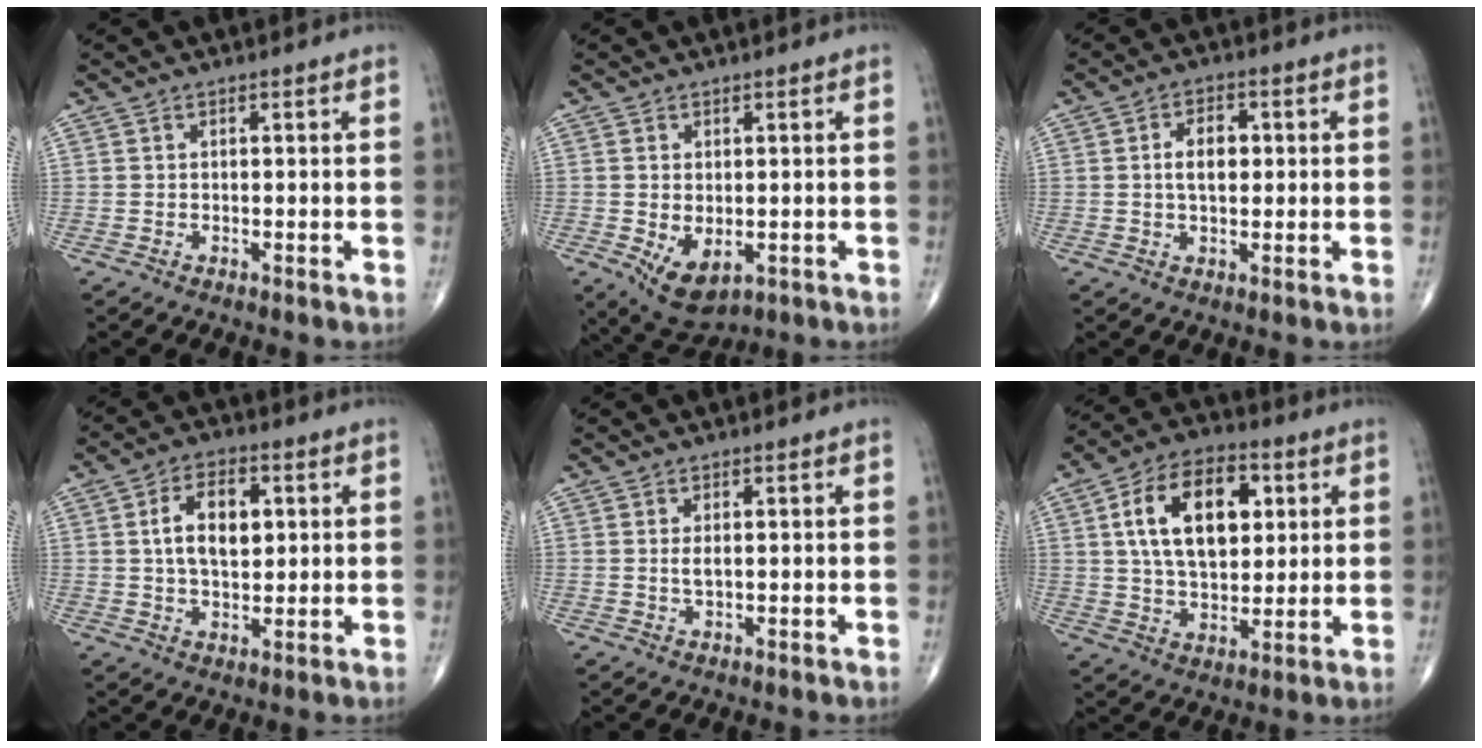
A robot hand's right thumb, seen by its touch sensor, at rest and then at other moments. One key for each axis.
{"total": 7.1, "fx": -1.6, "fy": 4.1, "fz": 5.5, "tx": -0.084, "ty": -0.010, "tz": -0.009}
{"total": 5.5, "fx": 0.6, "fy": 3.3, "fz": 4.4, "tx": -0.066, "ty": 0.006, "tz": 0.006}
{"total": 9.5, "fx": 1.9, "fy": 5.5, "fz": 7.5, "tx": -0.110, "ty": 0.002, "tz": 0.031}
{"total": 2.0, "fx": 0.3, "fy": 0.9, "fz": 1.7, "tx": -0.030, "ty": -0.002, "tz": 0.007}
{"total": 17.3, "fx": 4.5, "fy": 10.3, "fz": 13.1, "tx": -0.195, "ty": 0.000, "tz": 0.077}